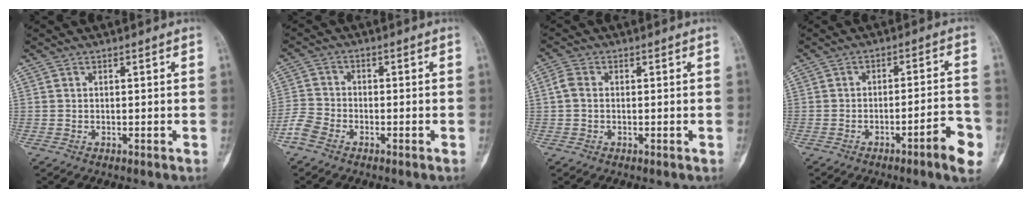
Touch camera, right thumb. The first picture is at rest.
{"total": 4.3, "force": [-3.0, 2.5, 1.9], "torque": [-0.043, 0.009, -0.069]}
{"total": 2.6, "force": [0.0, 1.8, 1.9], "torque": [-0.040, 0.001, -0.006]}
{"total": 8.5, "force": [-4.2, 1.2, 7.2], "torque": [-0.096, 0.028, -0.056]}